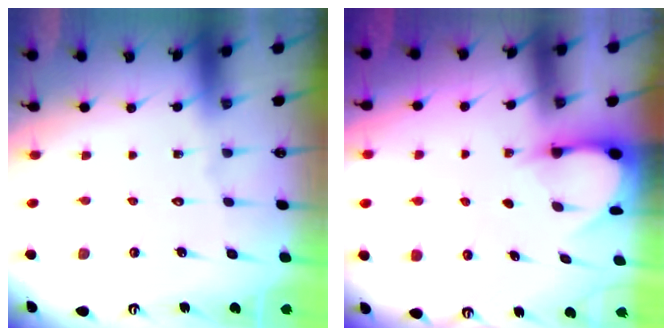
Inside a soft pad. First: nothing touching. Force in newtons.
{"total": 3.3, "press": 3.2, "slide": 0.3}